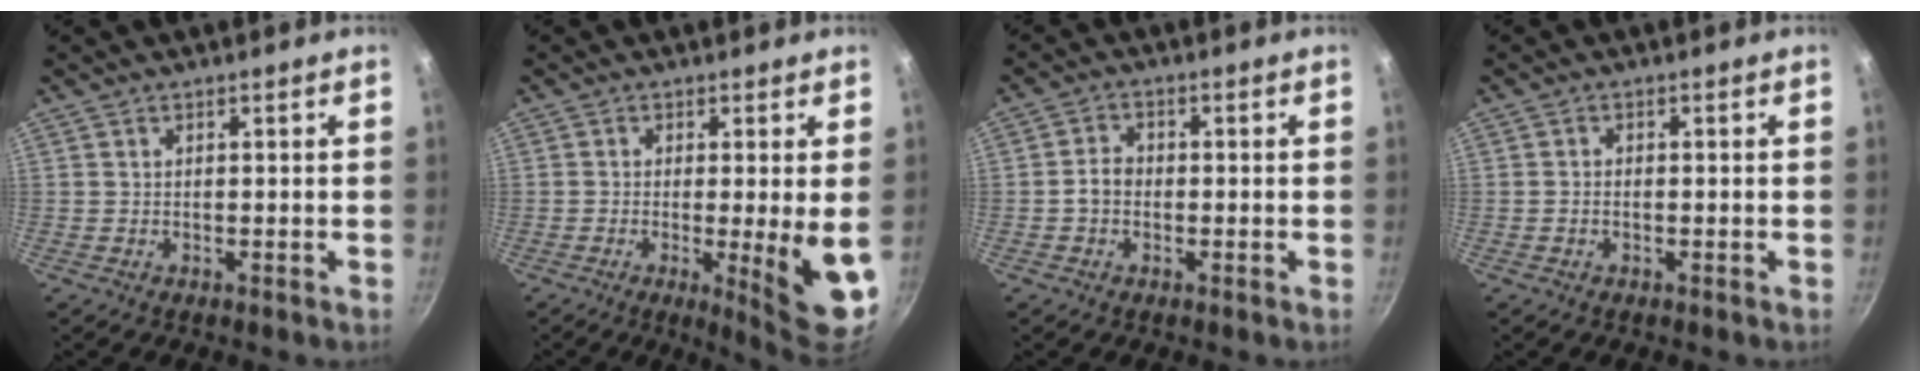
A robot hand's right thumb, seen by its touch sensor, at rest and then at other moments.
{"total": 8.9, "force": [-1.4, 1.1, 8.7], "torque": [-0.119, -0.015, -0.013]}
{"total": 3.4, "force": [-0.6, 2.7, 2.0], "torque": [-0.025, 0.017, -0.015]}
{"total": 1.0, "force": [-0.4, 0.7, 0.6], "torque": [-0.014, 0.006, -0.008]}